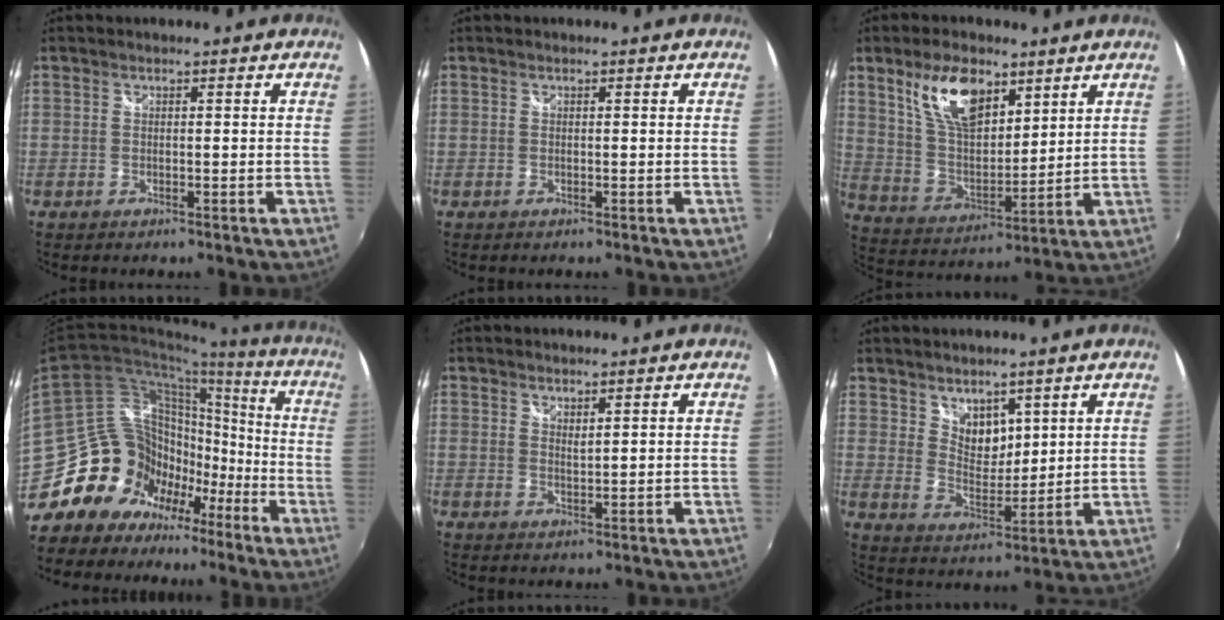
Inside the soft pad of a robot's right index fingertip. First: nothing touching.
{"total": 0.0}
{"total": 13.8, "force": [7.8, 6.7, 9.1], "torque": [-0.167, 0.010, 0.157]}
{"total": 23.4, "force": [-13.9, 16.3, 9.5], "torque": [-0.194, 0.039, -0.221]}
{"total": 2.4, "force": [2.1, 0.3, 1.1], "torque": [-0.019, -0.001, 0.034]}
{"total": 6.2, "force": [4.4, 3.6, 2.4], "torque": [-0.026, -0.002, 0.083]}